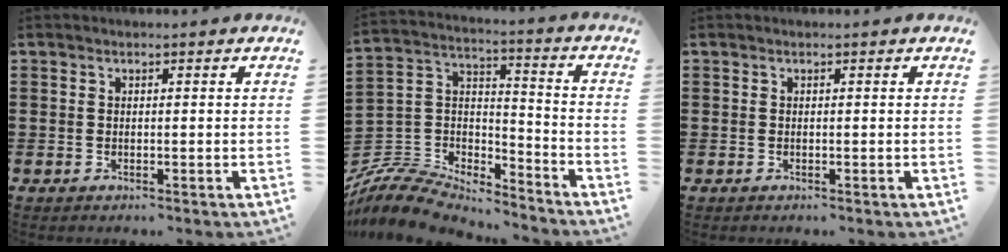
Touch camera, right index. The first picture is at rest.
{"total": 8.2, "force": [-7.6, 2.5, 1.7], "torque": [-0.062, -0.005, -0.155]}
{"total": 0.0}